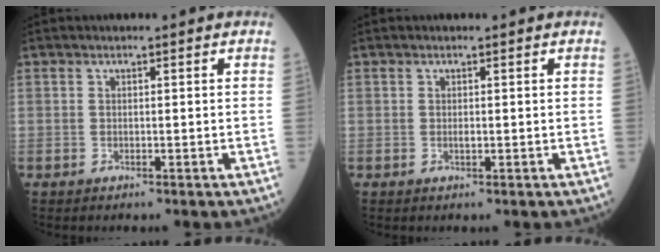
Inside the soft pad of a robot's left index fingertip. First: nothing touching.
{"total": 0.5, "force": [0.1, 0.2, 0.5], "torque": [-0.012, -0.001, 0.001]}